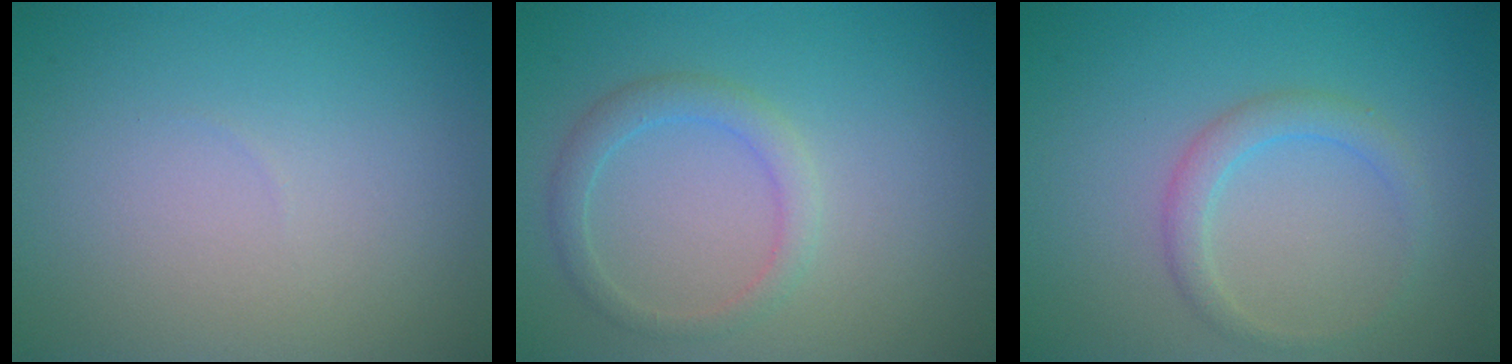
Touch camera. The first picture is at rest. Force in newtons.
{"total": 2.2, "press": 2.2, "slide": 0.1}
{"total": 2.1, "press": 2.1, "slide": 0.0}